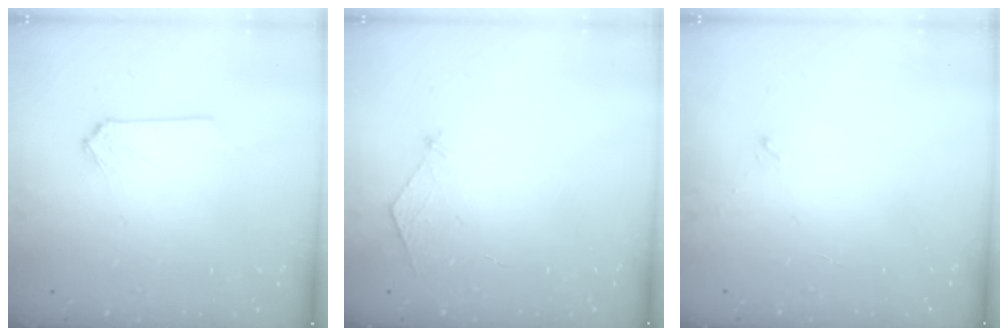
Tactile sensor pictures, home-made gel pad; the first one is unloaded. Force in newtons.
{"total": 3.6, "press": 3.5, "slide": 0.5}
{"total": 1.6, "press": 1.6, "slide": 0.4}